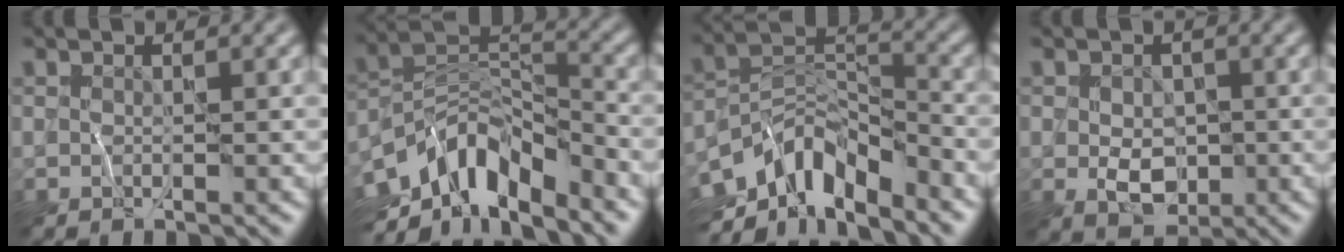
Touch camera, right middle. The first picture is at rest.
{"total": 9.3, "force": [-5.8, 4.1, 6.0], "torque": [-0.094, 0.004, -0.118]}
{"total": 8.3, "force": [-5.5, 3.7, 5.0], "torque": [-0.072, 0.000, -0.112]}
{"total": 3.5, "force": [-0.4, 2.6, 2.4], "torque": [-0.037, -0.007, -0.007]}